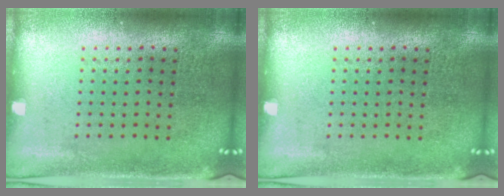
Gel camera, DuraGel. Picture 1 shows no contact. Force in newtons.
{"total": 0.0}